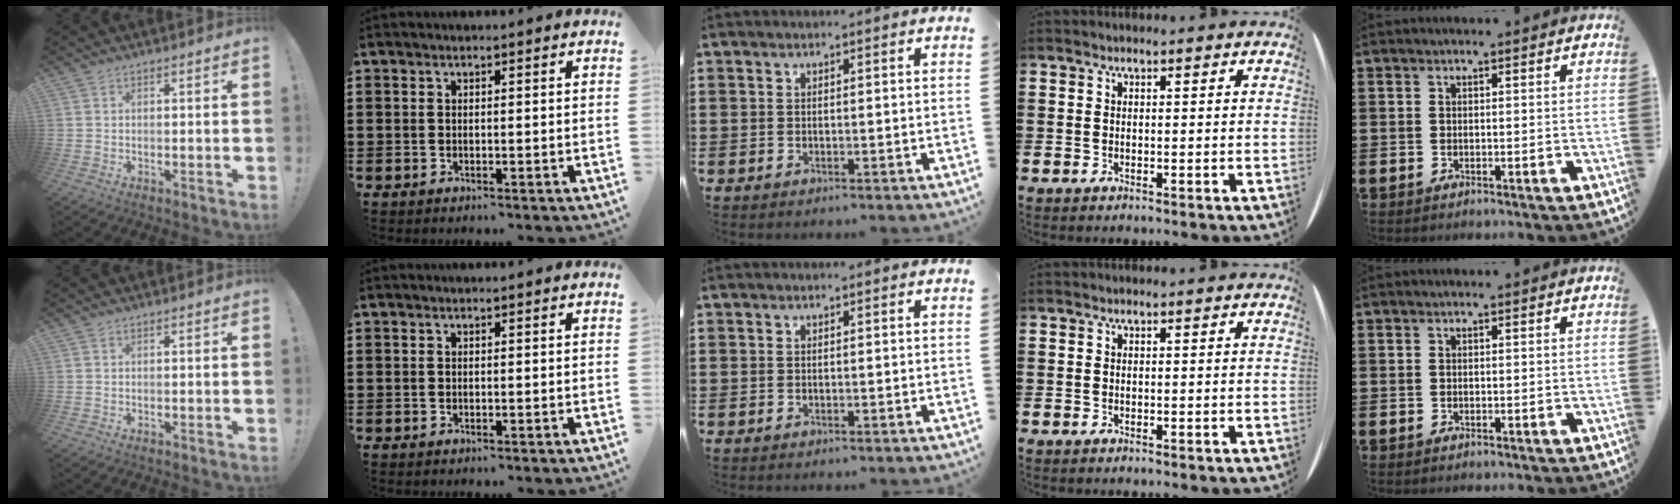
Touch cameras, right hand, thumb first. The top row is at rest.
{}